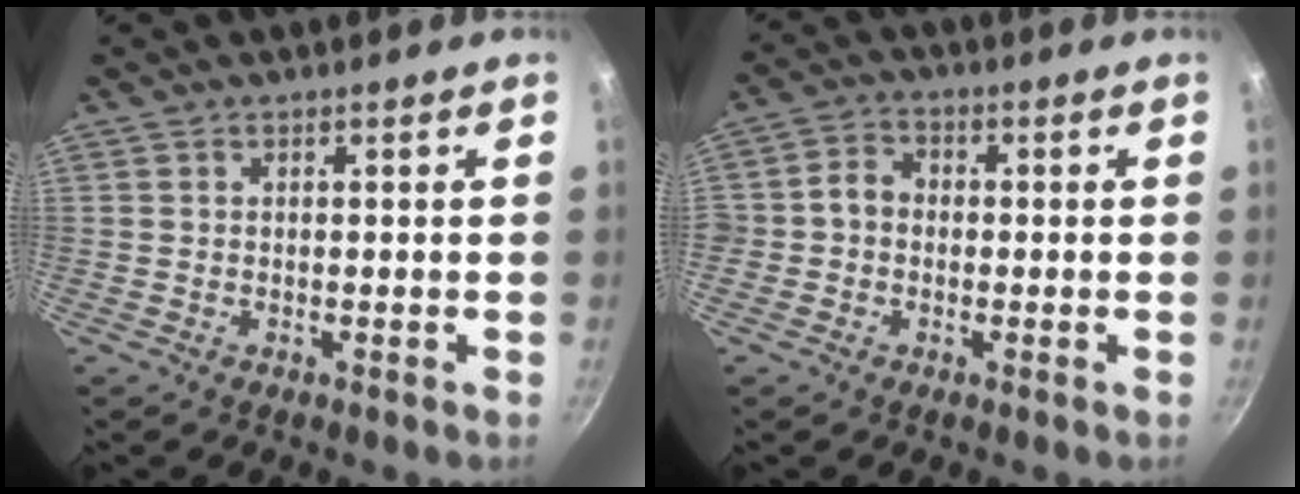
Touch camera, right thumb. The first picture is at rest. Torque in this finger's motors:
{"motor_torque": [1.15, 1.17, 0.47, -0.14, 0.27]}